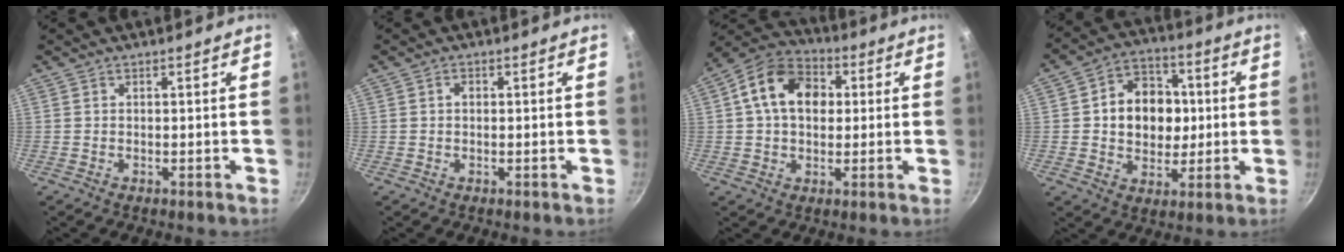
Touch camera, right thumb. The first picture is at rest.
{"total": 1.3, "force": [0.2, 1.0, 0.8], "torque": [-0.011, 0.006, 0.001]}
{"total": 13.3, "force": [2.4, 9.7, 8.9], "torque": [-0.119, 0.021, 0.022]}
{"total": 13.8, "force": [1.2, 11.0, 8.2], "torque": [-0.086, 0.014, 0.014]}